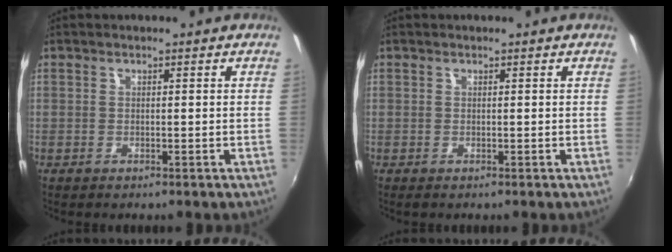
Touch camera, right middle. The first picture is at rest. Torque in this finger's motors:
{"motor_torque": [0.25, -0.26, 0.03, 0.01]}